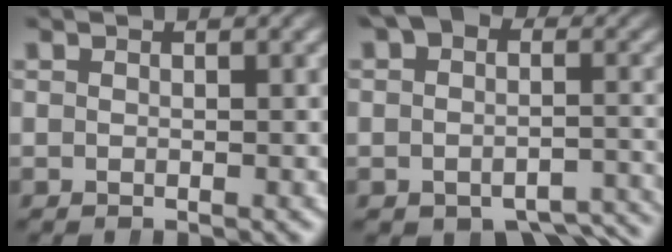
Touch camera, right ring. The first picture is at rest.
{"total": 6.4, "force": [-4.4, 3.4, 3.2], "torque": [-0.034, -0.019, -0.059]}